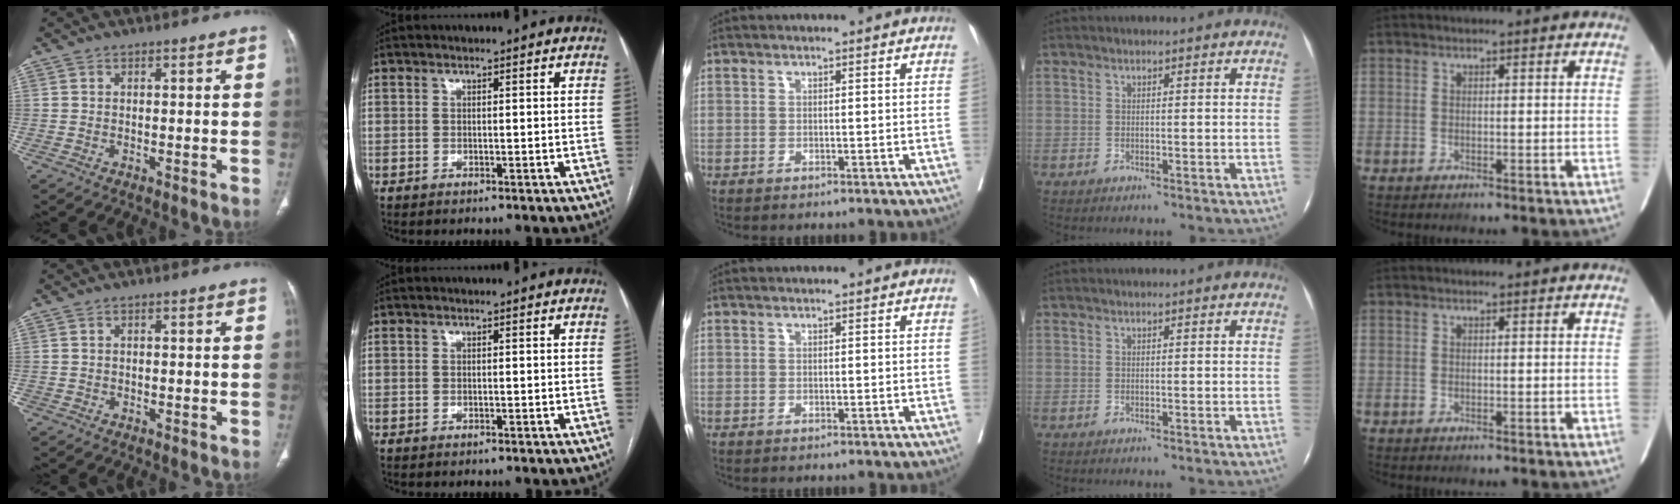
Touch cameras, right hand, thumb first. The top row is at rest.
{"thumb": {"total": 0.7, "force": [-0.3, 0.6, 0.1], "torque": [0.004, 0.004, -0.008]}}